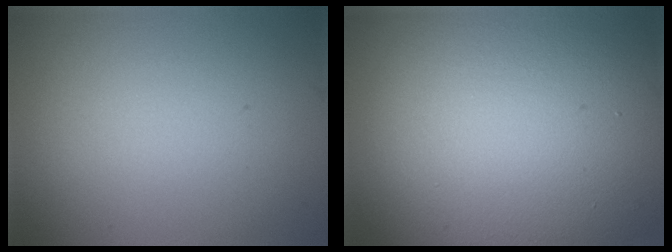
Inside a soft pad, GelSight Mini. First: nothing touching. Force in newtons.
{"total": 19.1, "press": 19.1, "slide": 0.9}